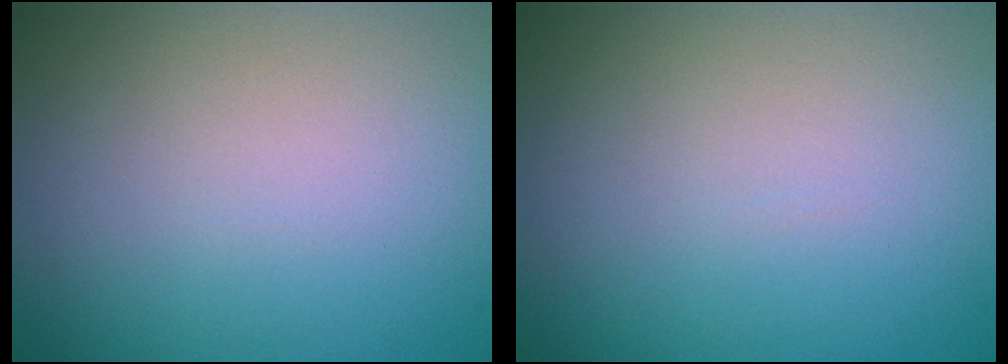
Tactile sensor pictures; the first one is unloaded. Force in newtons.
{"total": 0.0}